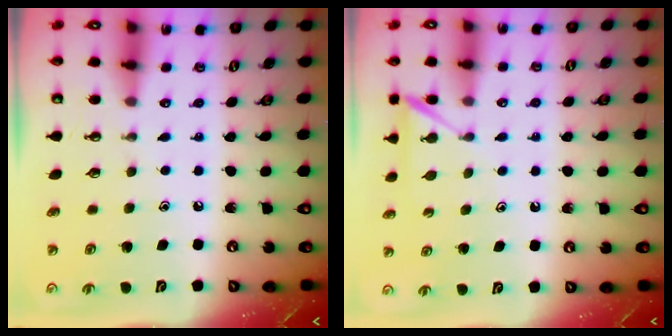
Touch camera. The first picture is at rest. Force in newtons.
{"total": 5.8, "press": 5.8, "slide": 0.5}